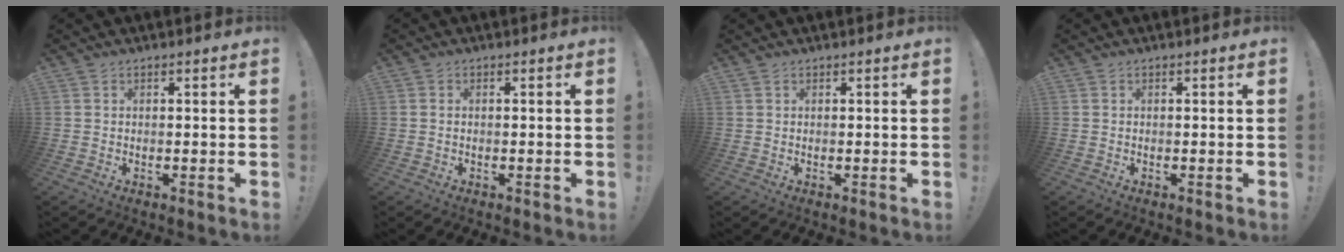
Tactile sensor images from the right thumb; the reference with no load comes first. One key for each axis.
{"total": 0.0}
{"total": 0.8, "fx": 0.8, "fy": 0.0, "fz": -0.2, "tx": 0.012, "ty": -0.004, "tz": 0.013}
{"total": 0.0}